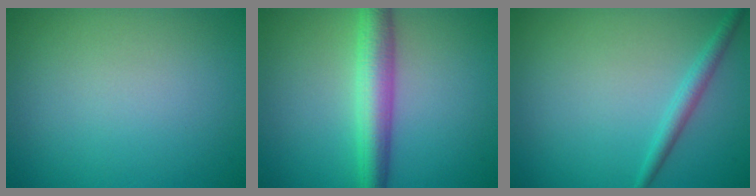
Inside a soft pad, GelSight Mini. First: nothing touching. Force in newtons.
{"total": 4.6, "press": 4.6, "slide": 0.1}
{"total": 1.8, "press": 1.8, "slide": 0.0}